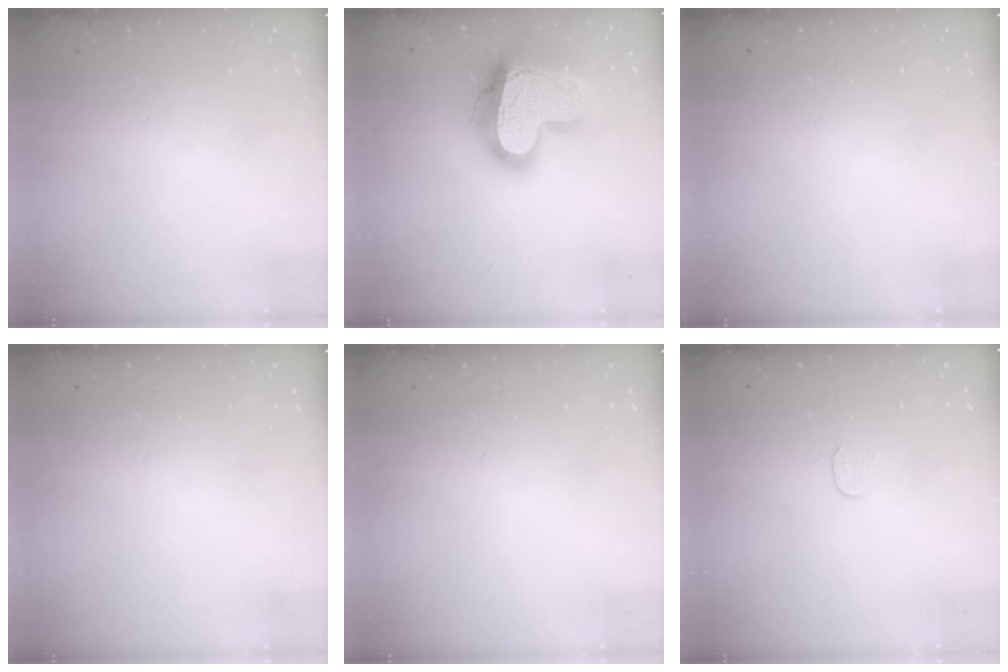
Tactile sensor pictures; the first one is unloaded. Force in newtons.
{"total": 22.7, "press": 22.6, "slide": 1.9}
{"total": 0.0}
{"total": 0.0}
{"total": 0.0}
{"total": 3.7, "press": 3.7, "slide": 0.3}